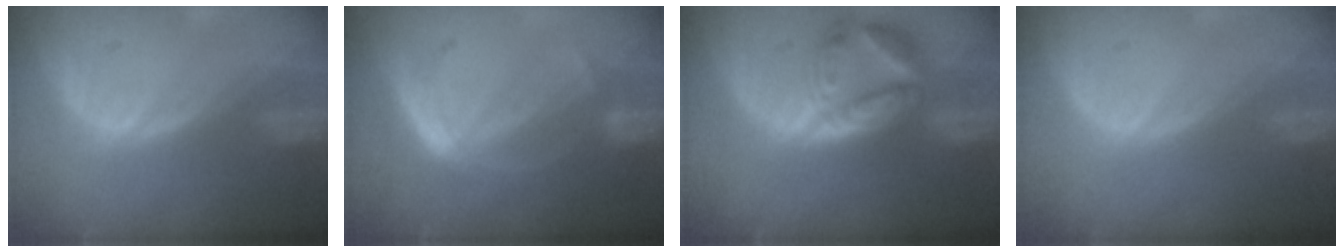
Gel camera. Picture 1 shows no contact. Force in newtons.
{"total": 5.7, "press": 5.2, "slide": 2.5}
{"total": 8.1, "press": 7.2, "slide": 3.7}
{"total": 0.0}